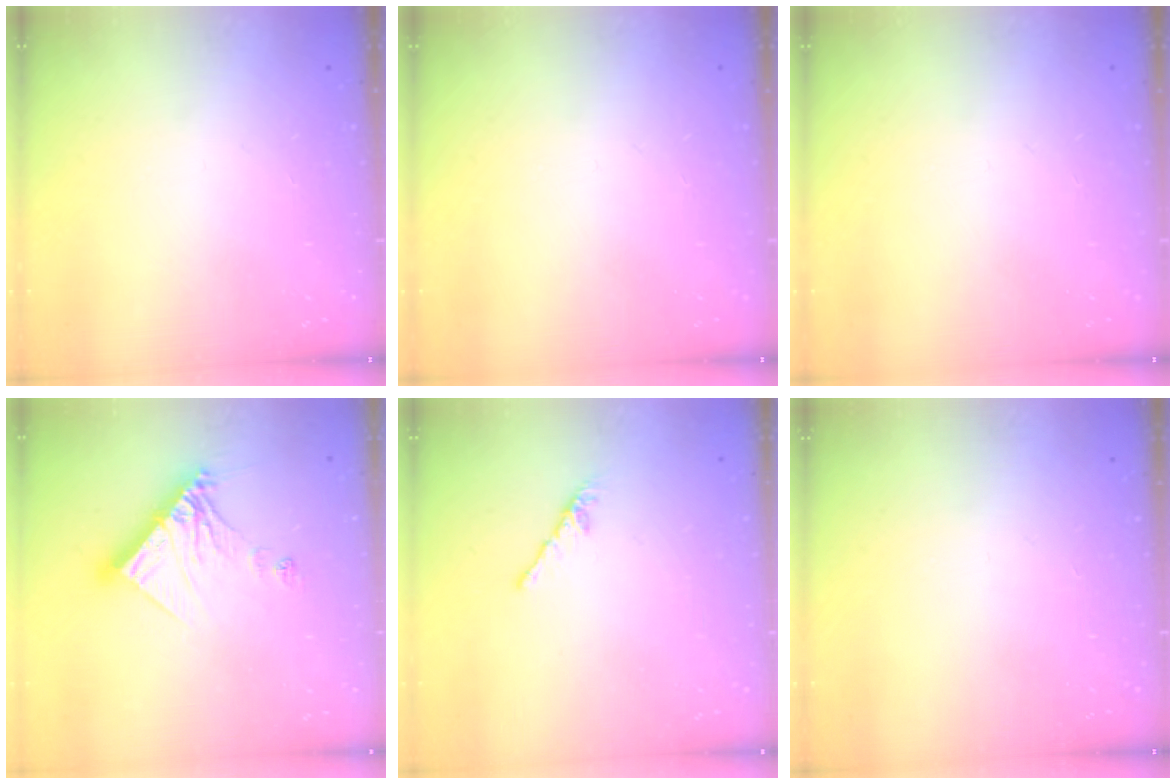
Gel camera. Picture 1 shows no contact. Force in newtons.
{"total": 0.0}
{"total": 0.0}
{"total": 12.7, "press": 12.7, "slide": 1.2}
{"total": 0.0}
{"total": 0.0}